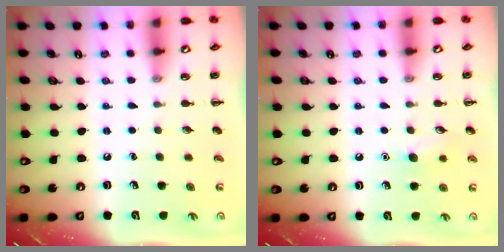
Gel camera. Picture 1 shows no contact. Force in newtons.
{"total": 7.0, "press": 6.7, "slide": 2.0}